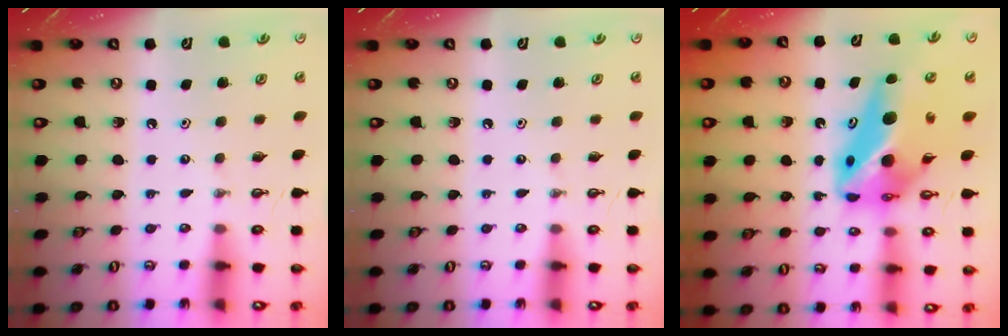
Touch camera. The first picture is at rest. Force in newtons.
{"total": 0.0}
{"total": 12.5, "press": 12.2, "slide": 2.8}